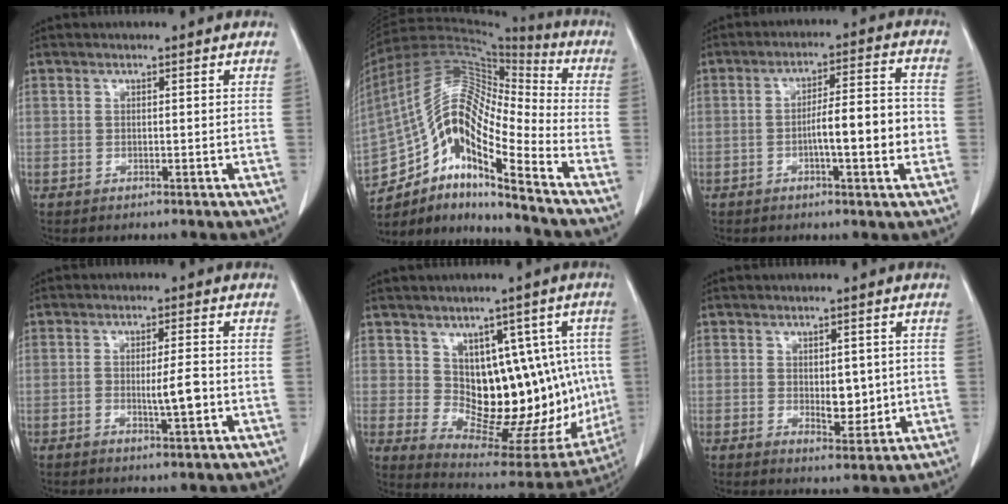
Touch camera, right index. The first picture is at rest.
{"total": 16.2, "force": [-9.3, 3.5, 12.8], "torque": [-0.242, 0.042, -0.163]}
{"total": 9.4, "force": [-1.9, 1.2, 9.1], "torque": [-0.143, 0.016, -0.030]}
{"total": 4.3, "force": [-0.9, 0.6, 4.2], "torque": [-0.069, -0.003, -0.012]}
{"total": 16.5, "force": [1.6, 9.6, 13.4], "torque": [-0.156, 0.018, 0.051]}
{"total": 4.7, "force": [0.1, 2.4, 4.0], "torque": [-0.053, -0.009, 0.010]}